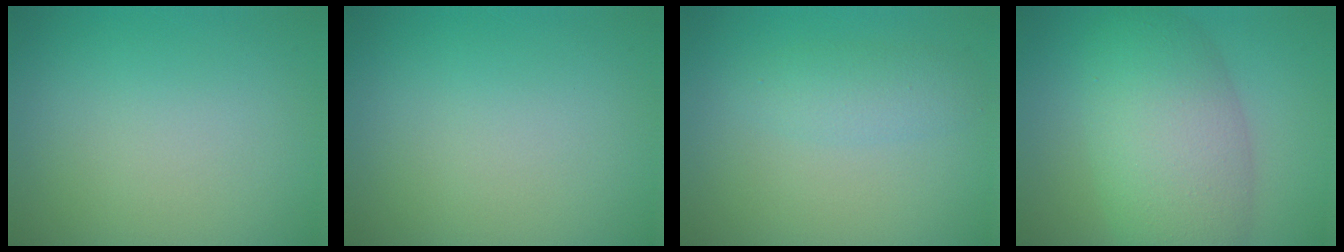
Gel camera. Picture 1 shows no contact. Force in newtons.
{"total": 0.0}
{"total": 2.1, "press": 2.0, "slide": 0.2}
{"total": 8.0, "press": 7.9, "slide": 0.6}